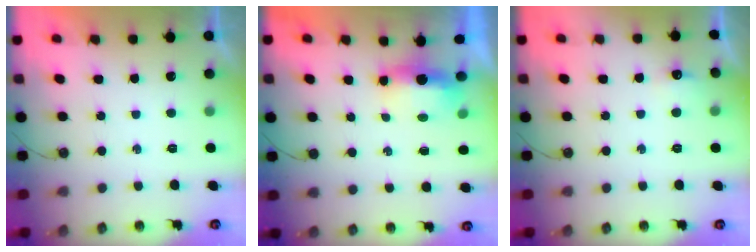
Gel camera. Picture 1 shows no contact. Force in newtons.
{"total": 14.8, "press": 7.2, "slide": 13.0}
{"total": 5.1, "press": 5.1, "slide": 0.7}